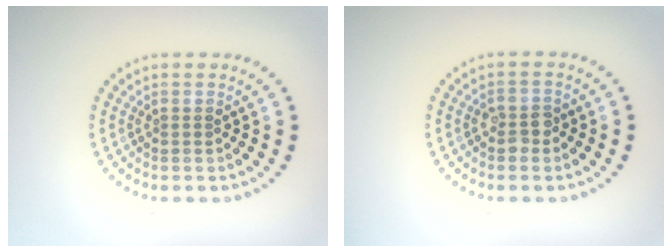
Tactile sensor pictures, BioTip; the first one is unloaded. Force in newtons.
{"total": 1.7, "press": 1.7, "slide": 0.3}